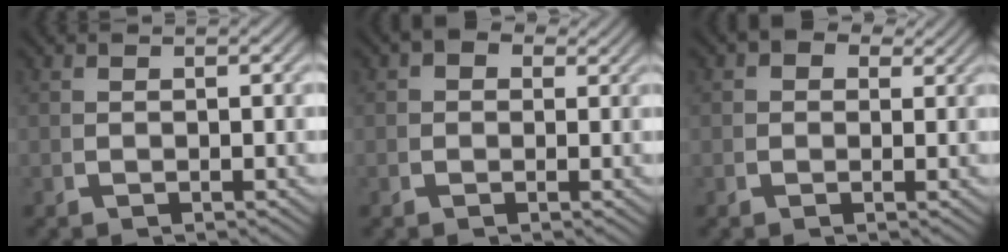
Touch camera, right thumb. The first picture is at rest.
{"total": 2.1, "force": [0.9, 1.7, 1.0], "torque": [-0.015, -0.002, 0.009]}
{"total": 2.4, "force": [1.0, 1.9, 1.1], "torque": [-0.018, -0.002, 0.013]}